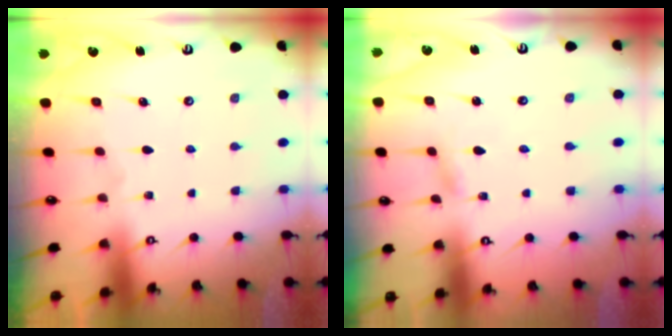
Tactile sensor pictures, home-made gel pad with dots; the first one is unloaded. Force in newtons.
{"total": 1.2, "press": 1.2, "slide": 0.1}